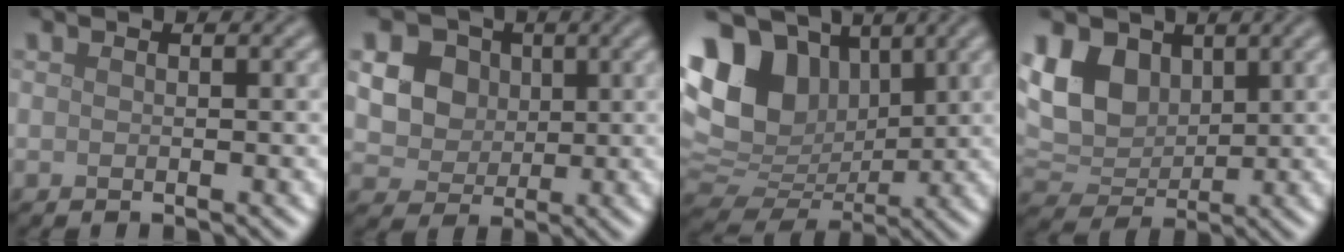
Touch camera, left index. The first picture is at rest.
{"total": 10.3, "force": [3.7, 8.4, 4.6], "torque": [-0.101, 0.028, 0.053]}
{"total": 11.5, "force": [4.3, 8.0, 7.1], "torque": [-0.147, 0.016, 0.076]}
{"total": 7.4, "force": [2.8, 5.4, 4.3], "torque": [-0.112, 0.016, 0.045]}